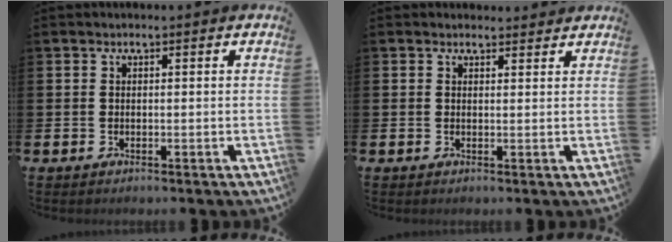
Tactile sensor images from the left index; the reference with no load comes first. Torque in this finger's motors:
{"motor_torque": [1.02, -1.12, 0.23, 0.01]}